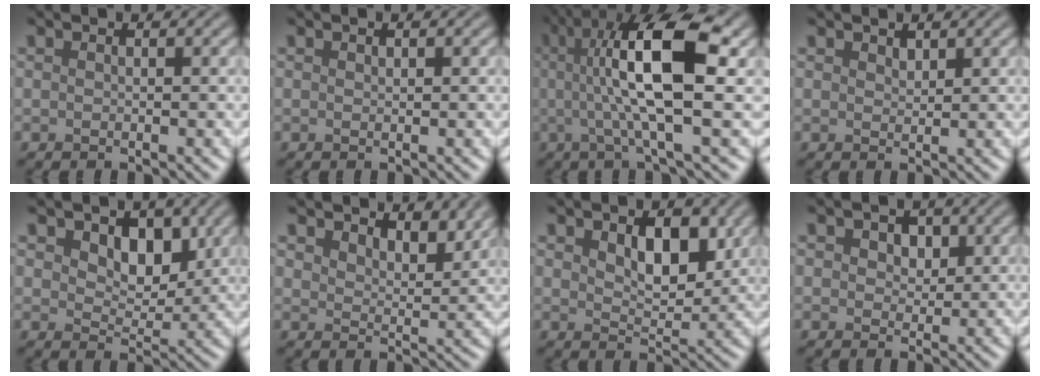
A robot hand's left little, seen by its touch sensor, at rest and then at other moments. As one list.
[{"total": 0.0}, {"total": 9.7, "force": [1.2, 2.3, 9.4], "torque": [-0.161, 0.005, 0.019]}, {"total": 0.9, "force": [0.7, 0.4, 0.4], "torque": [-0.010, -0.001, 0.014]}, {"total": 4.2, "force": [1.9, 2.7, 2.7], "torque": [-0.048, -0.012, 0.017]}, {"total": 4.0, "force": [3.3, 1.6, 1.6], "torque": [-0.034, -0.005, 0.038]}, {"total": 4.5, "force": [1.3, 2.7, 3.4], "torque": [-0.064, -0.010, 0.018]}, {"total": 3.0, "force": [1.2, 2.2, 1.7], "torque": [-0.036, 0.004, 0.008]}]